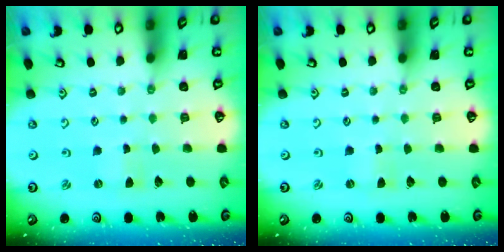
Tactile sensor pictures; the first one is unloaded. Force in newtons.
{"total": 0.0}